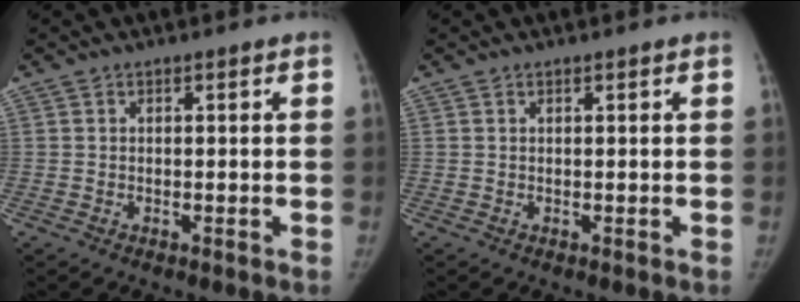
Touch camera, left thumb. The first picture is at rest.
{"total": 0.0}